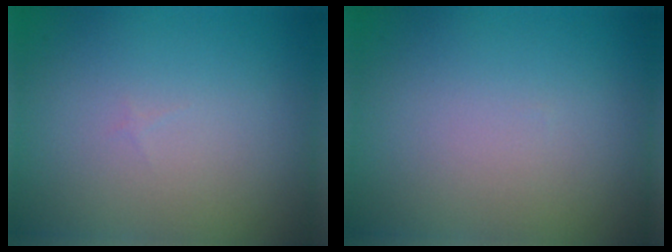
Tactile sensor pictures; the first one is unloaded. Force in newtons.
{"total": 0.0}